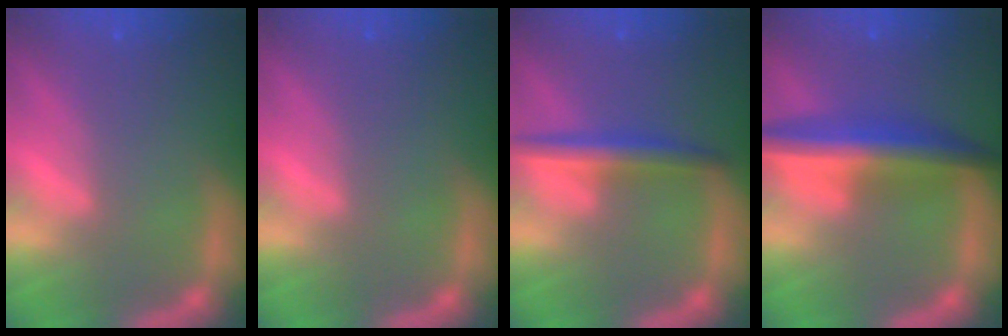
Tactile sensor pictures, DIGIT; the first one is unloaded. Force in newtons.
{"total": 0.0}
{"total": 3.5}
{"total": 6.6}